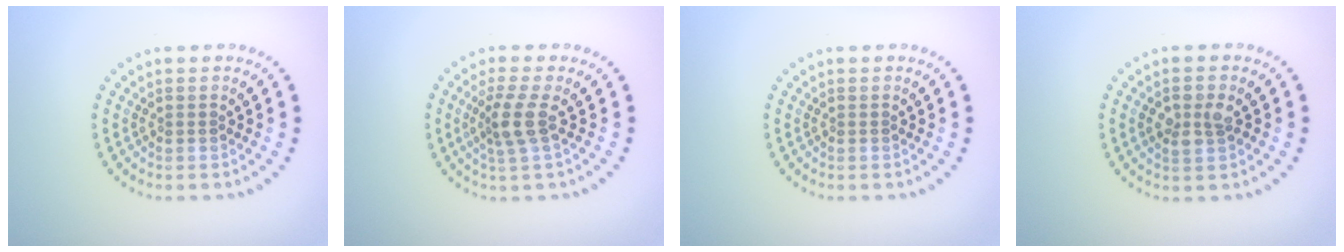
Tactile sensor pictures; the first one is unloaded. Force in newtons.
{"total": 2.8, "press": 2.2, "slide": 1.8}
{"total": 0.0}
{"total": 2.4, "press": 2.4, "slide": 0.1}